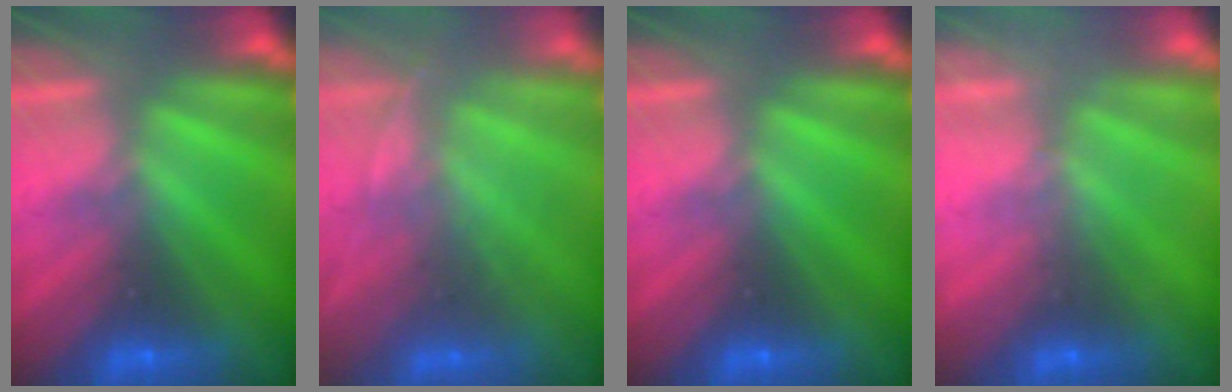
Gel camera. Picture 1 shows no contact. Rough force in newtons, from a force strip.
{"total": 1.9}
{"total": 0.0}
{"total": 2.0}